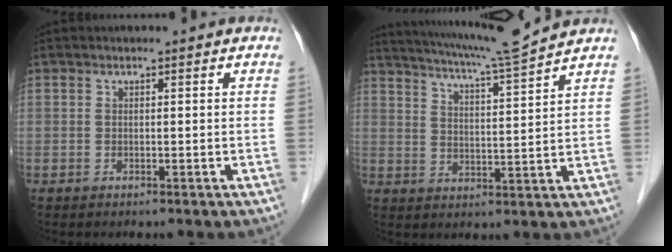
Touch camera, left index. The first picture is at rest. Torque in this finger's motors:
{"motor_torque": [0.60, -0.79, 0.36, 0.10]}